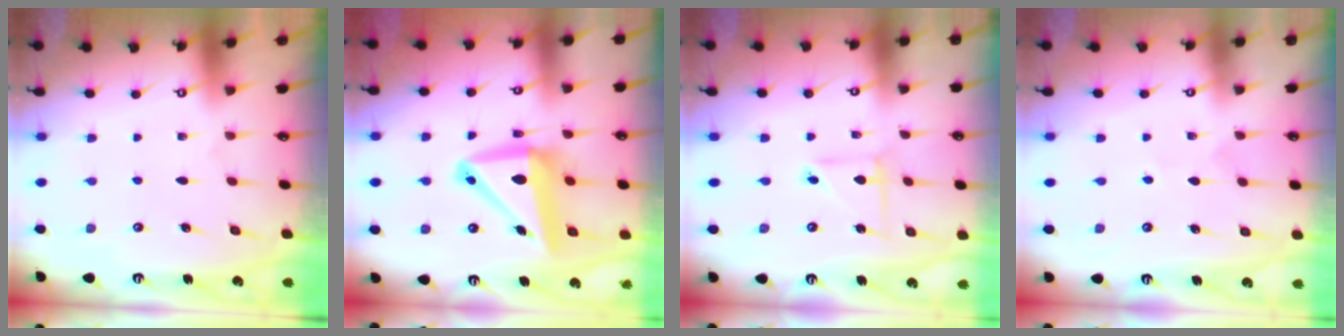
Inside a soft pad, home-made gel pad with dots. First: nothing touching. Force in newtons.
{"total": 13.5, "press": 13.2, "slide": 2.9}
{"total": 4.1, "press": 4.1, "slide": 0.4}
{"total": 2.8, "press": 2.6, "slide": 1.0}